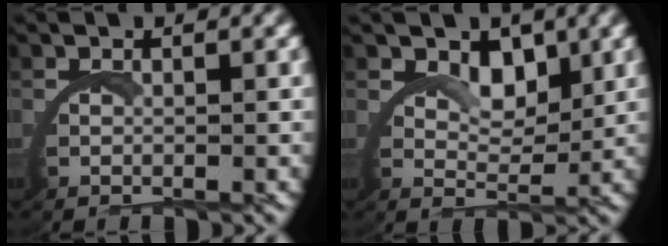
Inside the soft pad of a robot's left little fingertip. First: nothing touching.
{"total": 2.6, "force": [2.3, 0.5, 1.1], "torque": [-0.019, -0.016, 0.044]}